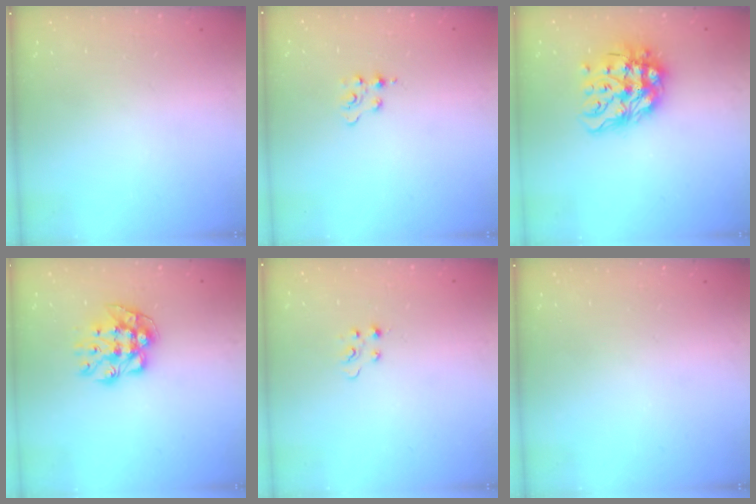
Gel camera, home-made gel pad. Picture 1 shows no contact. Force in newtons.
{"total": 2.4, "press": 2.4, "slide": 0.3}
{"total": 14.7, "press": 14.7, "slide": 1.2}
{"total": 10.3, "press": 10.3, "slide": 0.5}
{"total": 2.7, "press": 2.7, "slide": 0.4}
{"total": 0.0}